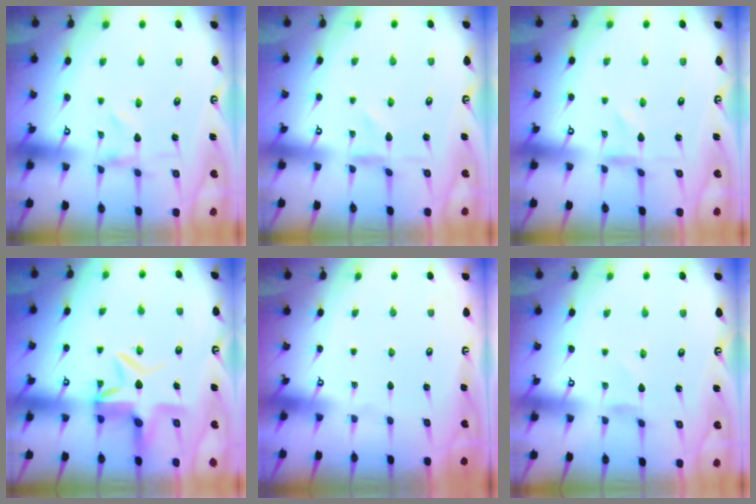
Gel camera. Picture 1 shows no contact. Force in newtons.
{"total": 0.0}
{"total": 0.0}
{"total": 7.9, "press": 7.4, "slide": 2.6}
{"total": 0.0}
{"total": 1.3, "press": 1.3, "slide": 0.2}